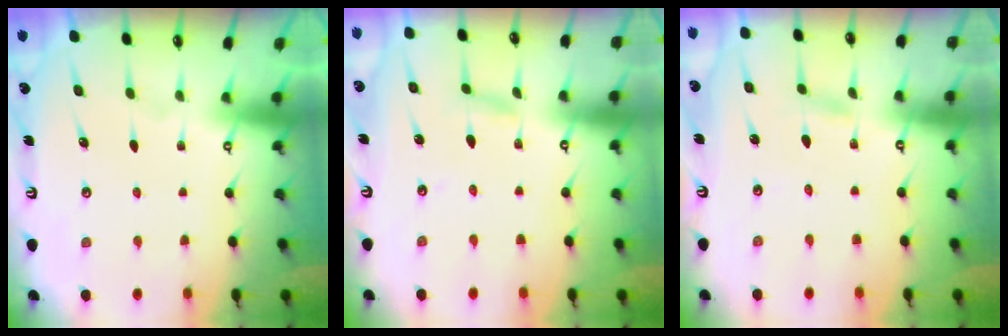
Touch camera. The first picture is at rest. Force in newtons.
{"total": 2.4, "press": 2.4, "slide": 0.2}
{"total": 1.1, "press": 1.1, "slide": 0.1}